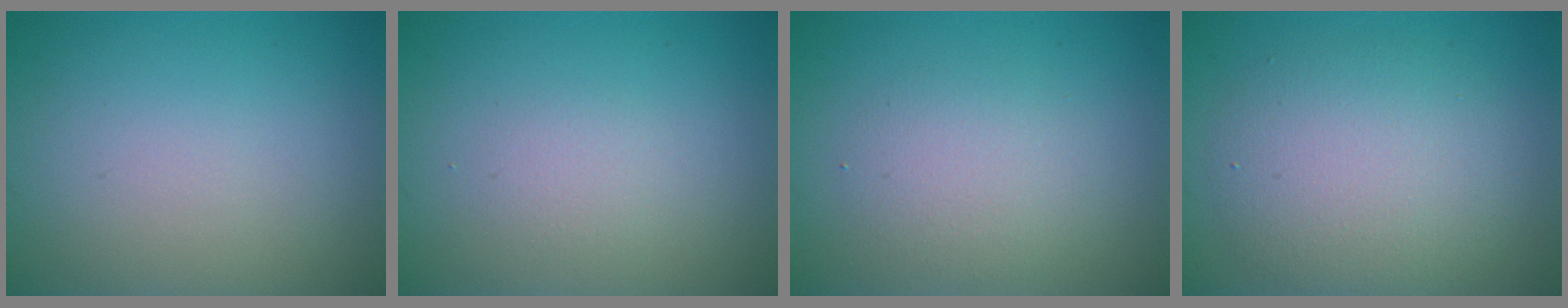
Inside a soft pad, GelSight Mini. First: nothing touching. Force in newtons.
{"total": 1.2, "press": 1.2, "slide": 0.1}
{"total": 2.8, "press": 2.8, "slide": 0.2}
{"total": 5.7, "press": 5.7, "slide": 0.3}